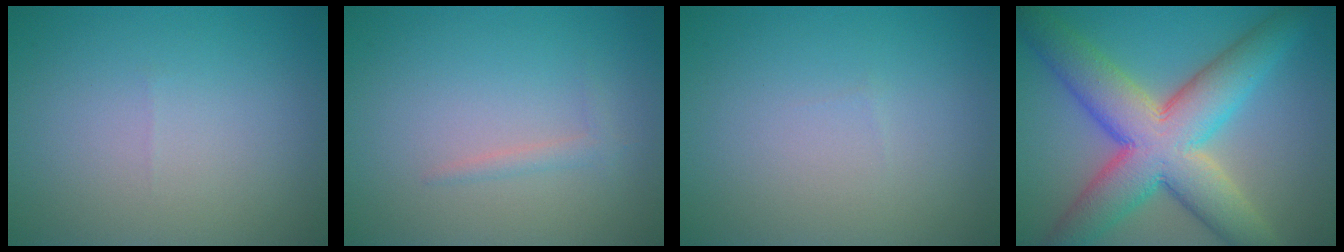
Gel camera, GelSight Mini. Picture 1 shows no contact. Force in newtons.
{"total": 1.0, "press": 1.0, "slide": 0.1}
{"total": 0.0}
{"total": 11.2, "press": 11.2, "slide": 0.6}